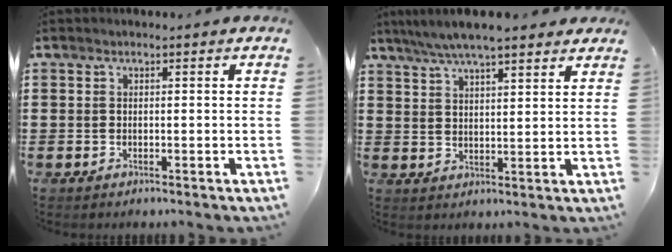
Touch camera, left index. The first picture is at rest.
{"total": 5.7, "force": [4.9, 0.7, 2.8], "torque": [-0.068, -0.009, 0.087]}